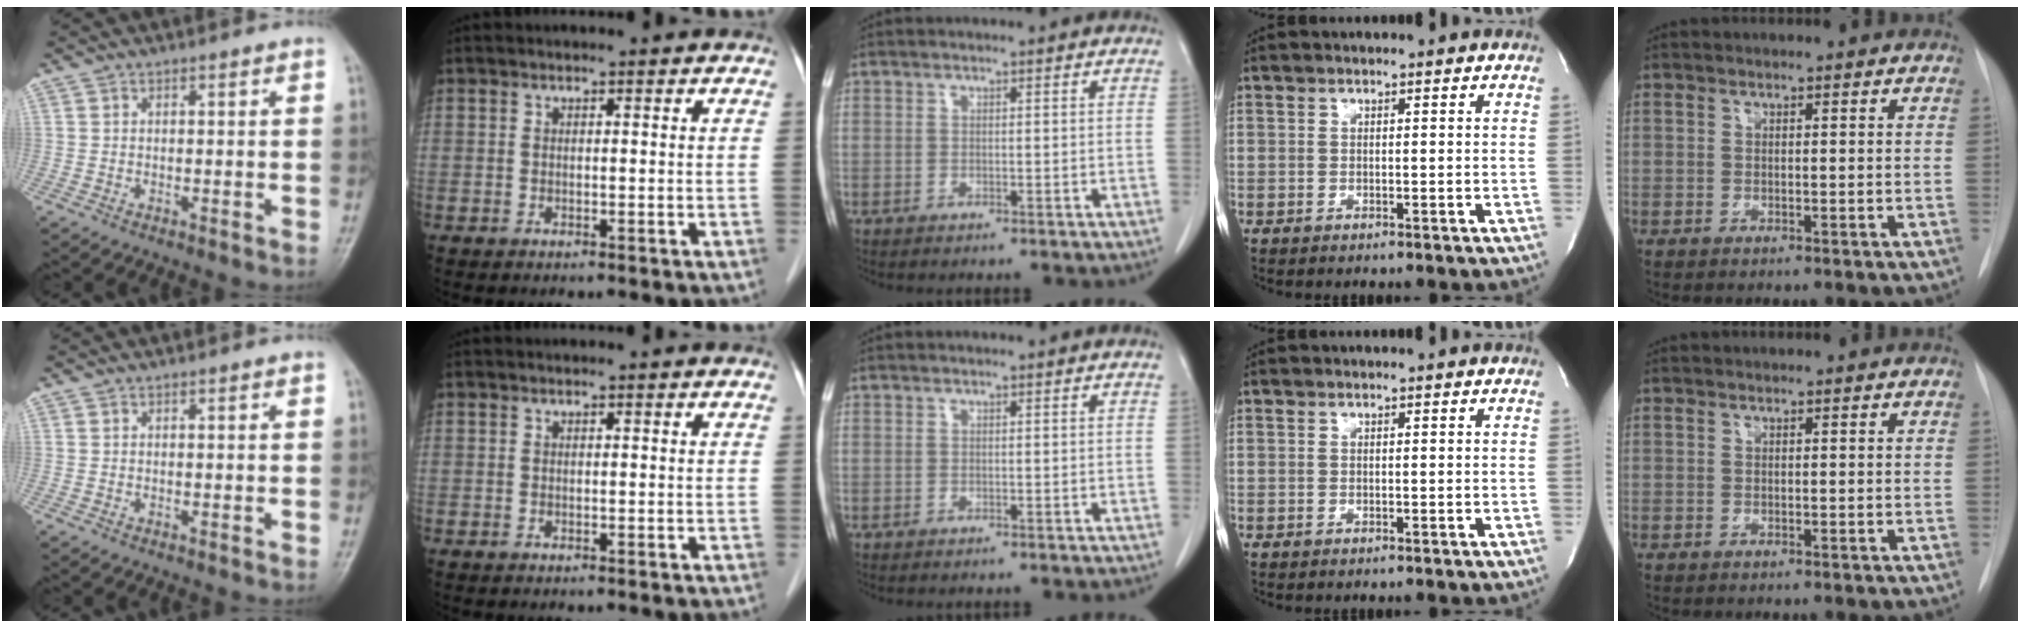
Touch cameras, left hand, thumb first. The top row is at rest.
{}